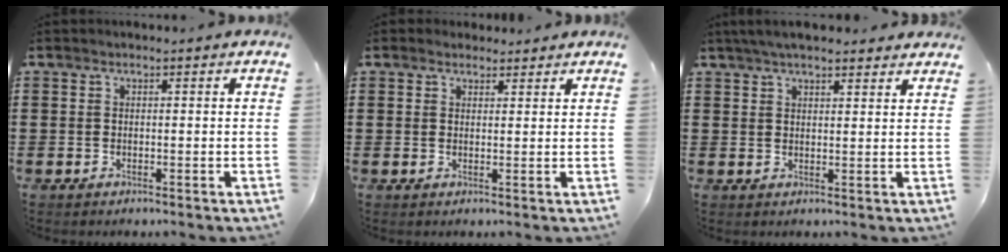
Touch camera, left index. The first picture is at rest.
{"total": 1.8, "force": [1.7, 0.8, 0.2], "torque": [0.000, 0.002, 0.031]}
{"total": 3.9, "force": [3.5, 0.6, 1.6], "torque": [-0.040, 0.001, 0.065]}